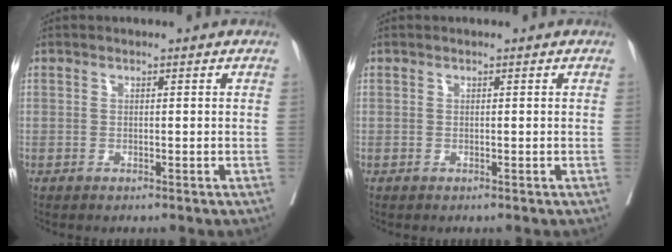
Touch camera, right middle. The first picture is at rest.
{"total": 0.0}